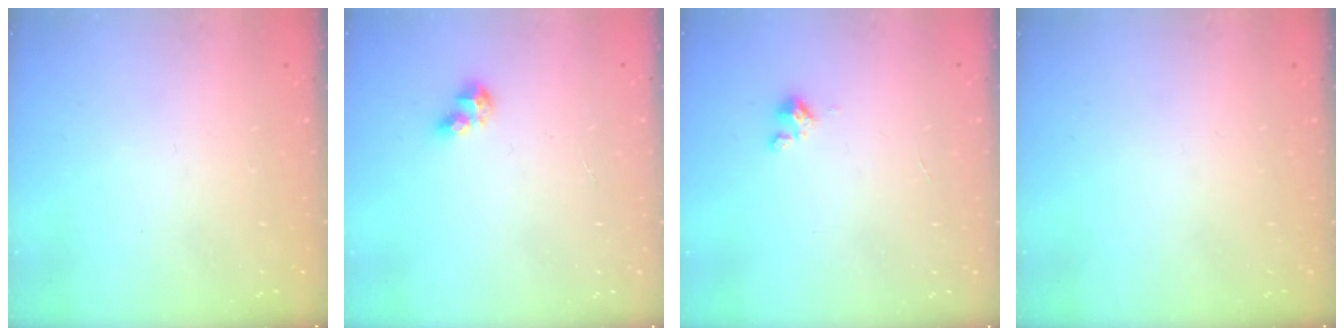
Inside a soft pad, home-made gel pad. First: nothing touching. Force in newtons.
{"total": 5.6, "press": 5.6, "slide": 0.4}
{"total": 0.9, "press": 0.9, "slide": 0.2}
{"total": 0.0}